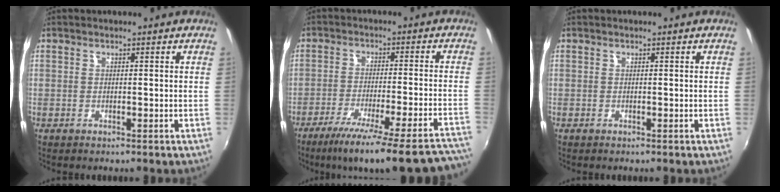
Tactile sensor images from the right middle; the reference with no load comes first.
{"total": 25.2, "force": [-22.1, 1.2, 12.2], "torque": [-0.184, -0.058, -0.312]}
{"total": 0.0}